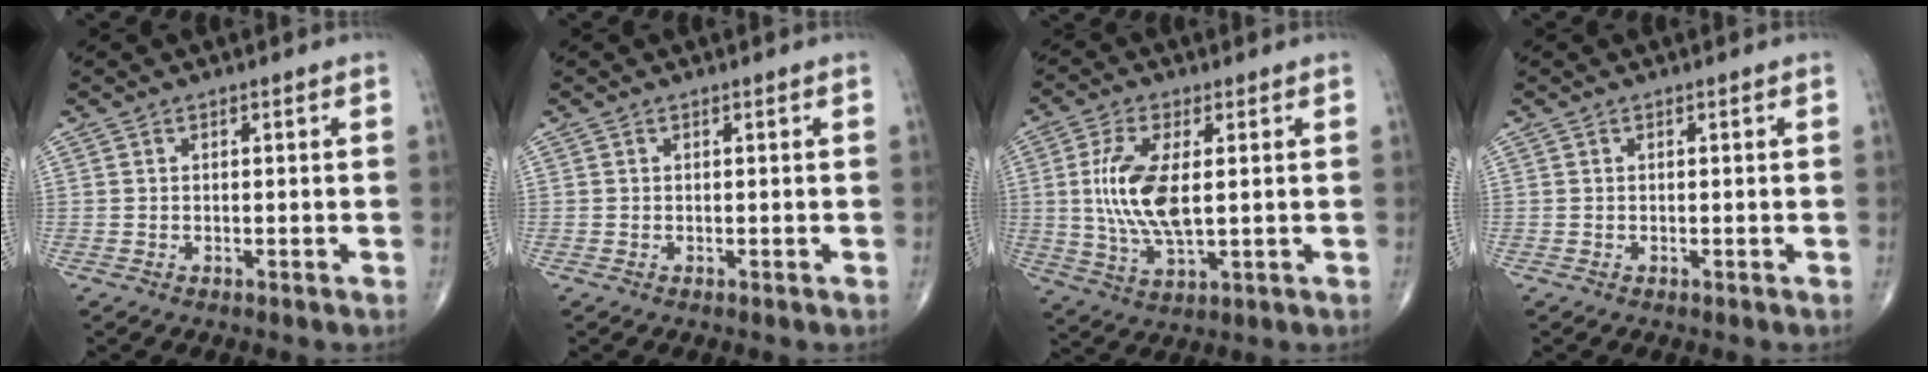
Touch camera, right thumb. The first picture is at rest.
{"total": 0.0}
{"total": 11.5, "force": [1.1, 4.8, 10.4], "torque": [-0.220, -0.012, 0.026]}
{"total": 0.0}